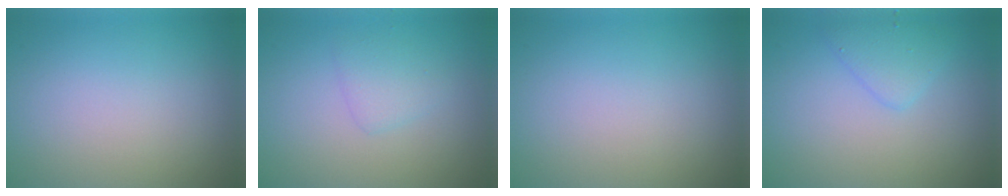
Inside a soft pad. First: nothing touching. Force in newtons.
{"total": 1.6, "press": 1.6, "slide": 0.1}
{"total": 0.0}
{"total": 2.0, "press": 2.0, "slide": 0.1}